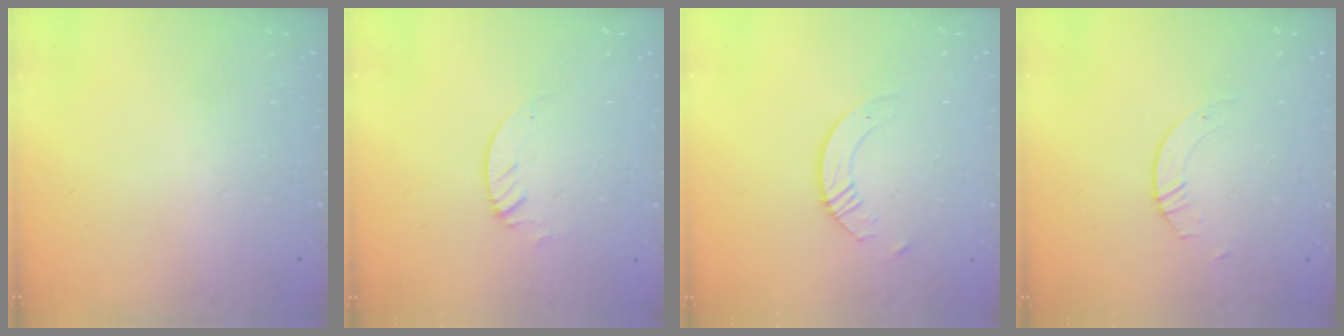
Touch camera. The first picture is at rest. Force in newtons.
{"total": 2.3, "press": 2.3, "slide": 0.2}
{"total": 3.5, "press": 3.5, "slide": 0.4}
{"total": 2.1, "press": 2.1, "slide": 0.1}